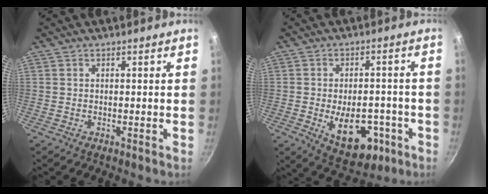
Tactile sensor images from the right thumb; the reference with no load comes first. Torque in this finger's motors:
{"motor_torque": [-0.08, 0.35, 0.48, 0.48, 0.13]}